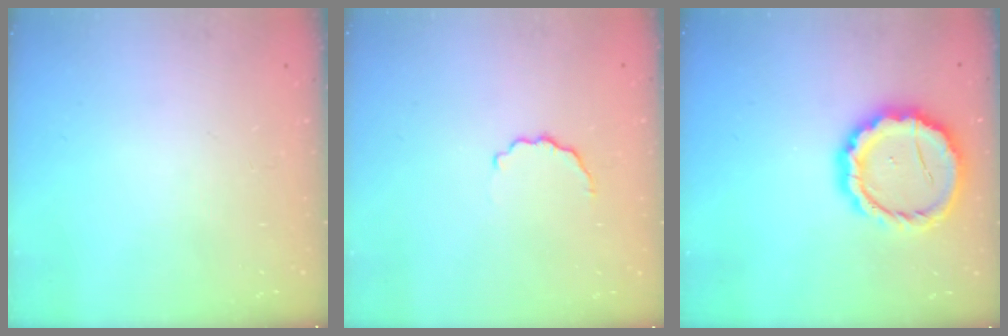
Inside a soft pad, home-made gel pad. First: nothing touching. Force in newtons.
{"total": 3.5, "press": 3.4, "slide": 1.0}
{"total": 14.2, "press": 14.1, "slide": 2.2}